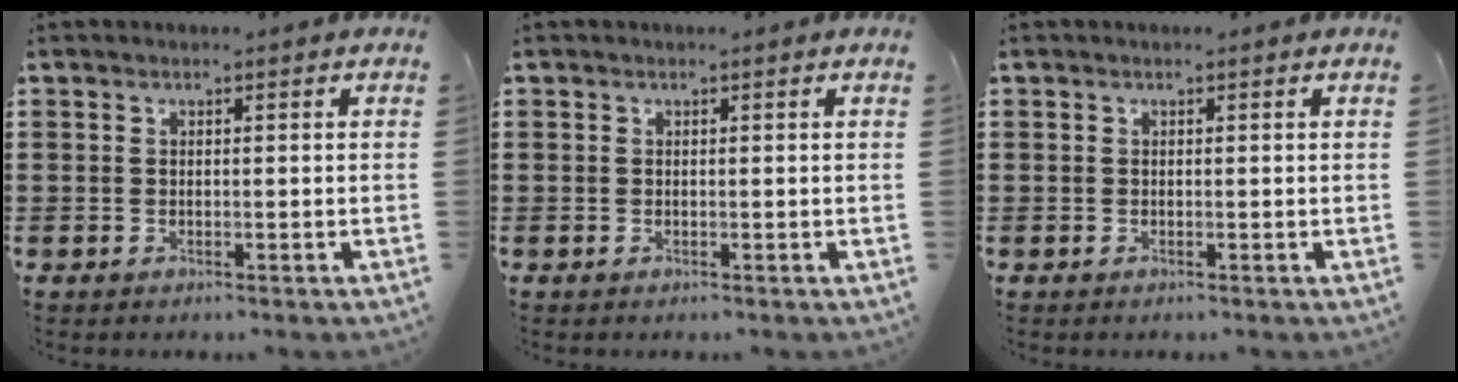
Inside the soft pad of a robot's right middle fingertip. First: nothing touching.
{"total": 0.0}
{"total": 0.0}